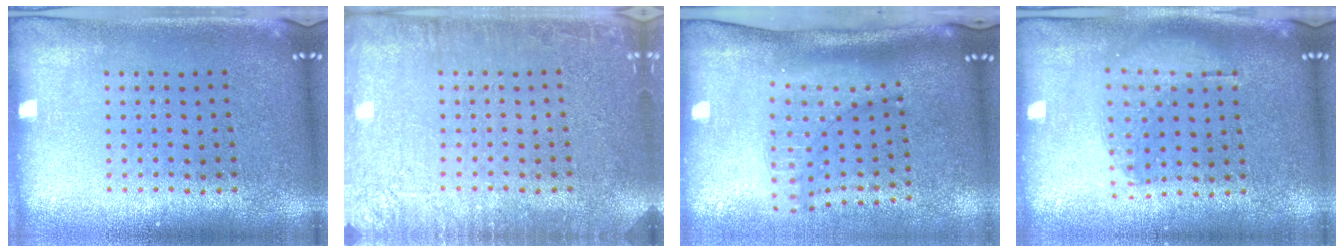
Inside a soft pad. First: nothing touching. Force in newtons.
{"total": 3.8, "press": 3.8, "slide": 0.6}
{"total": 2.2, "press": 1.5, "slide": 1.6}
{"total": 1.0, "press": 0.9, "slide": 0.4}